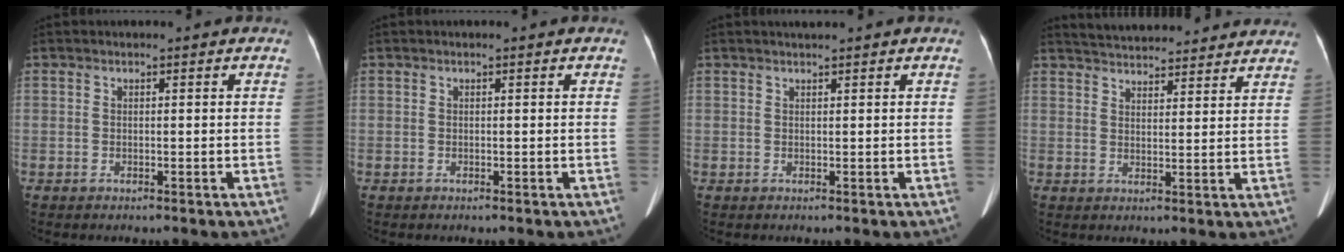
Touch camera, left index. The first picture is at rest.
{"total": 0.0}
{"total": 0.8, "force": [0.7, -0.1, 0.4], "torque": [-0.008, 0.005, 0.015]}
{"total": 16.1, "force": [15.1, 3.3, 4.6], "torque": [-0.064, 0.032, 0.199]}